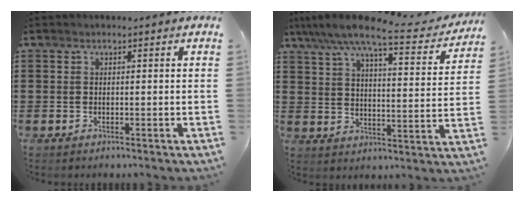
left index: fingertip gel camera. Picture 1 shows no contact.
{"total": 9.0, "force": [7.2, 0.6, 5.3], "torque": [-0.120, -0.036, 0.118]}